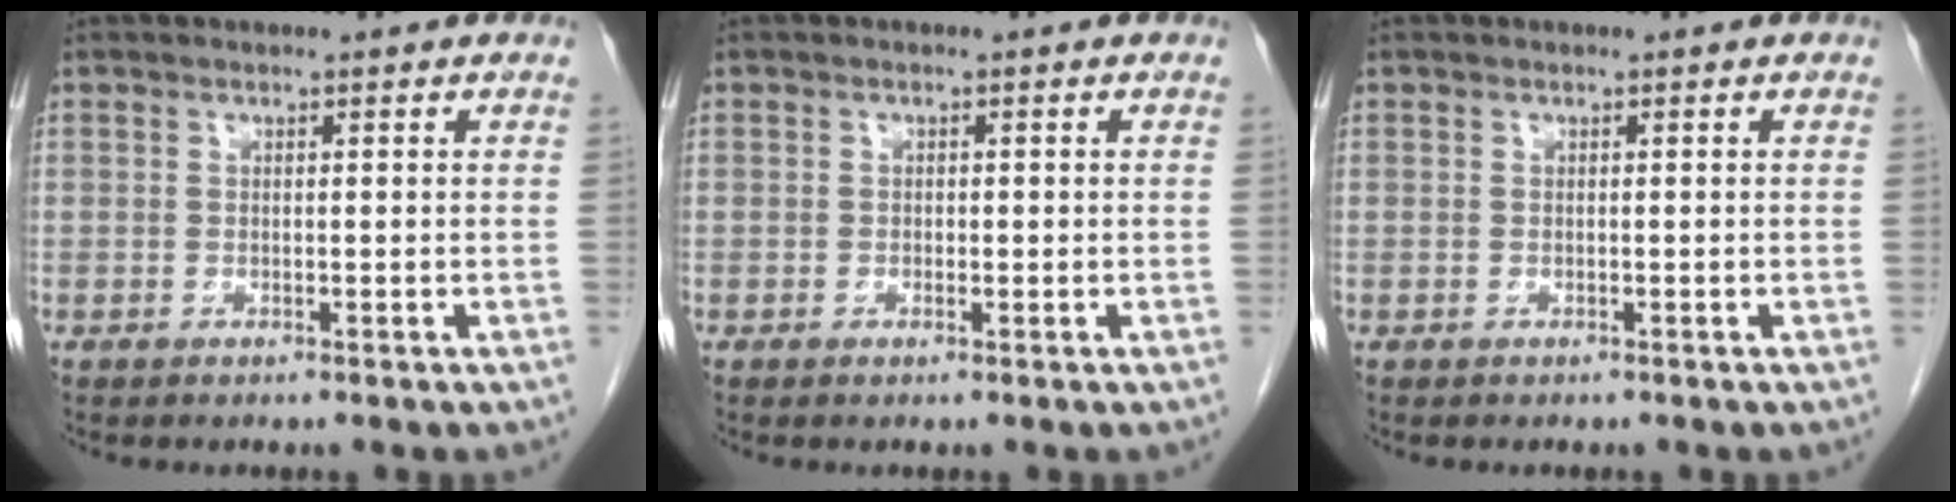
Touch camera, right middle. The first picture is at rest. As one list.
[{"total": 0.5, "force": [0.0, 0.3, 0.4], "torque": [-0.009, 0.000, -0.001]}, {"total": 0.0}]